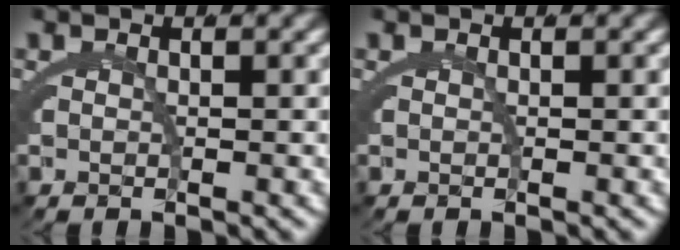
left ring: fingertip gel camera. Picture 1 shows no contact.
{"total": 0.0}